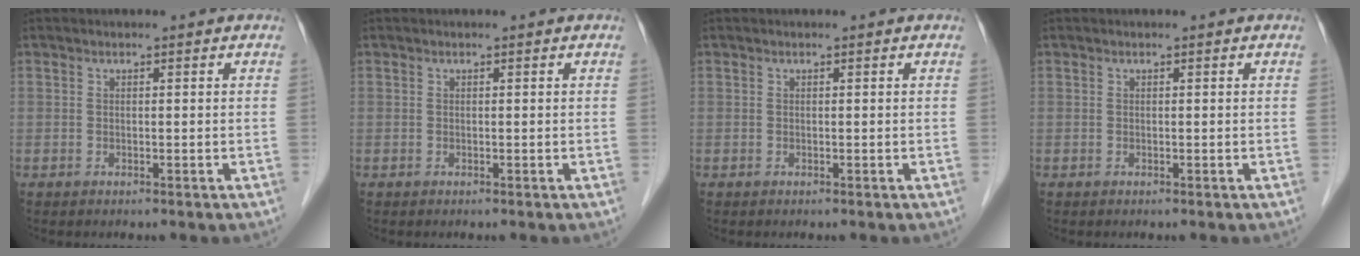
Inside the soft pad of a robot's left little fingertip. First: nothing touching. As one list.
[{"total": 0.0}, {"total": 0.0}, {"total": 0.0}]